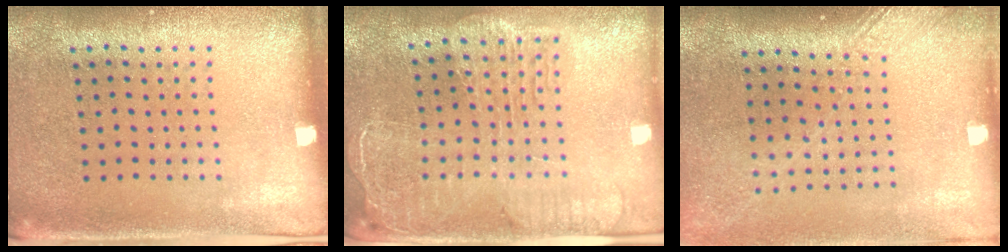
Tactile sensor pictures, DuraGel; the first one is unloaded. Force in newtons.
{"total": 2.4, "press": 2.1, "slide": 1.2}
{"total": 1.8, "press": 1.4, "slide": 1.0}